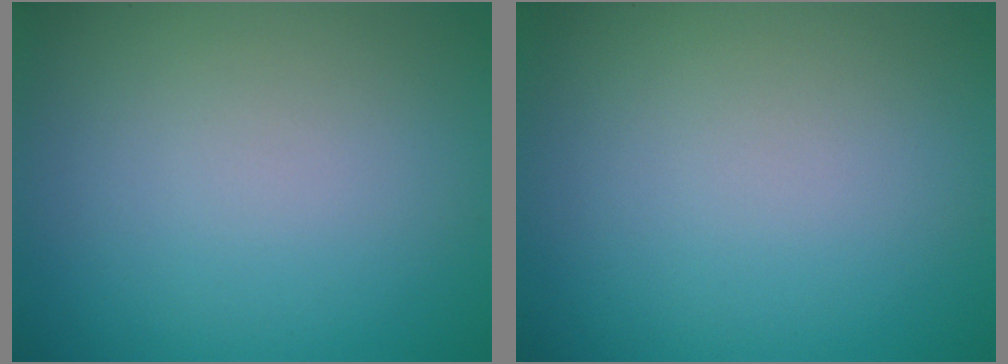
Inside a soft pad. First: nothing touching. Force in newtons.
{"total": 0.0}